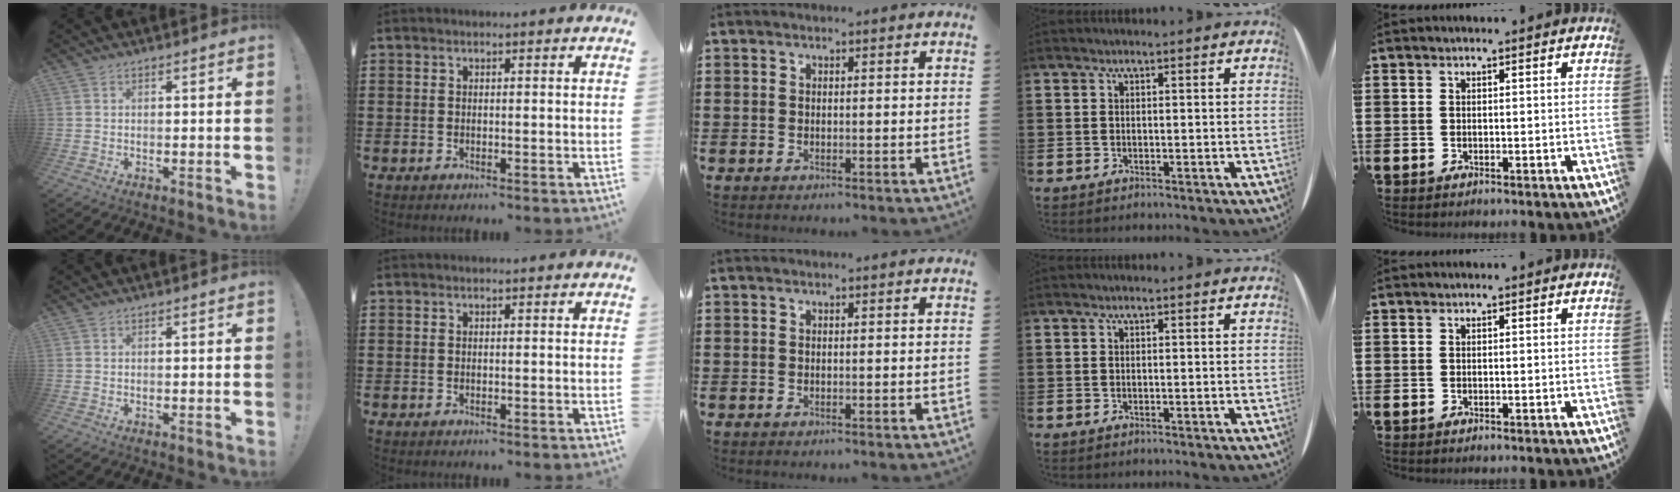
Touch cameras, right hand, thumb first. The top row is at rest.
{}